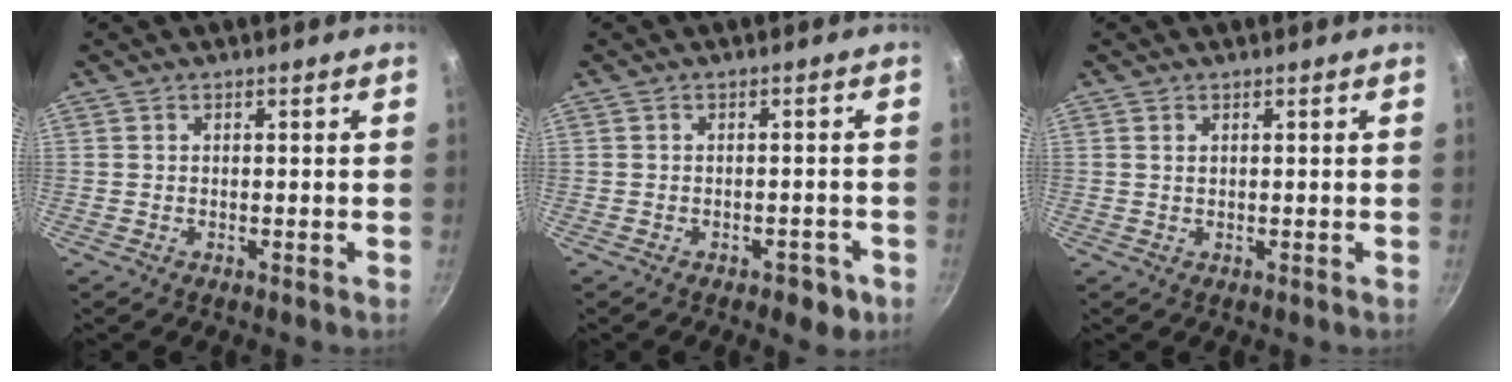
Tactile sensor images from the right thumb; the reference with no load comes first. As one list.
[{"total": 4.2, "force": [-2.2, 2.4, 2.7], "torque": [-0.015, 0.022, -0.012]}, {"total": 0.8, "force": [0.4, 0.5, 0.6], "torque": [-0.011, 0.002, 0.008]}]